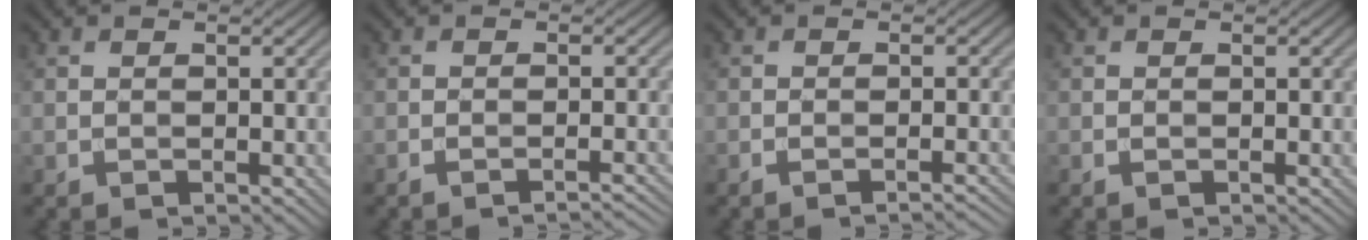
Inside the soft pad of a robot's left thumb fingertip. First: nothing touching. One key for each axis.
{"total": 2.2, "fx": -1.7, "fy": 0.2, "fz": 1.3, "tx": -0.011, "ty": 0.005, "tz": -0.033}
{"total": 1.9, "fx": -1.4, "fy": 0.3, "fz": 1.2, "tx": -0.010, "ty": 0.004, "tz": -0.028}
{"total": 0.0}